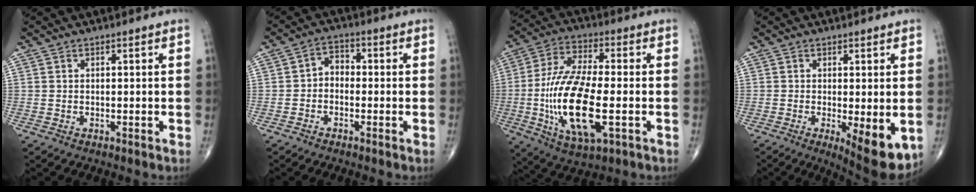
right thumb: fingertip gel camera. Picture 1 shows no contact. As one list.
[{"total": 3.7, "force": [-0.8, 2.9, 2.3], "torque": [-0.020, 0.020, -0.028]}, {"total": 19.2, "force": [-3.6, 7.1, 17.5], "torque": [-0.361, 0.004, -0.060]}, {"total": 9.0, "force": [-2.2, 2.9, 8.3], "torque": [-0.114, -0.024, -0.026]}]